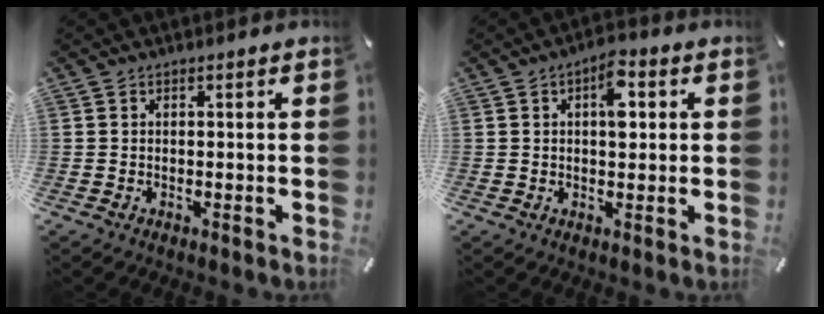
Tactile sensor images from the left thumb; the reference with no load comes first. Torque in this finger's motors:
{"motor_torque": [0.42, 0.73, 0.51, -0.50, 0.20]}